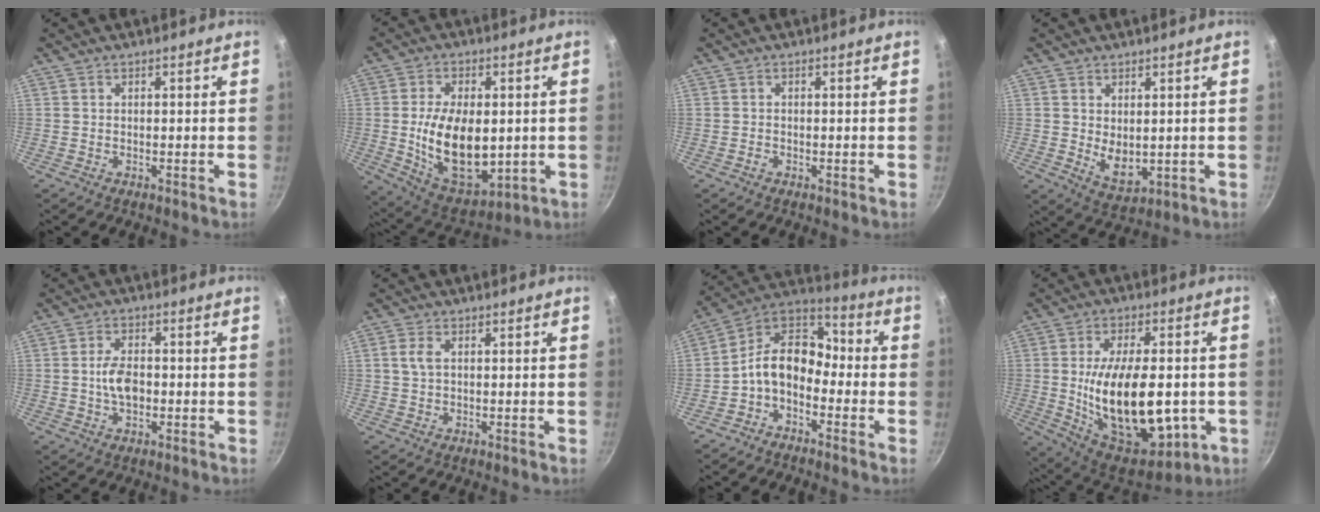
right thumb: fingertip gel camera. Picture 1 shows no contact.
{"total": 17.9, "force": [-0.5, 10.5, 14.4], "torque": [-0.226, -0.019, 0.008]}
{"total": 0.6, "force": [-0.3, 0.4, 0.3], "torque": [-0.005, 0.002, -0.009]}
{"total": 5.9, "force": [0.7, 3.7, 4.6], "torque": [-0.063, -0.020, 0.025]}
{"total": 5.9, "force": [-0.7, 3.5, 4.7], "torque": [-0.078, 0.010, -0.014]}
{"total": 2.9, "force": [0.7, 1.8, 2.1], "torque": [-0.044, 0.004, 0.011]}
{"total": 12.1, "force": [-3.5, 8.4, 8.0], "torque": [-0.114, 0.066, -0.095]}
{"total": 24.4, "force": [-2.7, 12.5, 20.8], "torque": [-0.322, -0.006, -0.023]}